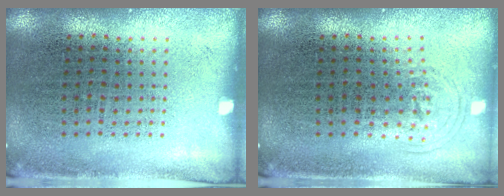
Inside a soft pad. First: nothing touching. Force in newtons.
{"total": 0.8, "press": 0.6, "slide": 0.6}